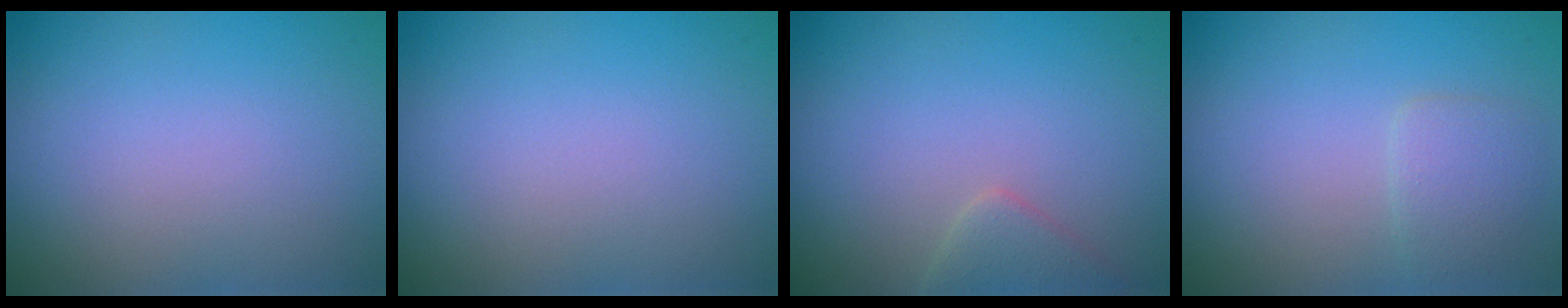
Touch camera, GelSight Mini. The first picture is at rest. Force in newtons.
{"total": 0.0}
{"total": 1.9, "press": 1.9, "slide": 0.1}
{"total": 1.7, "press": 1.7, "slide": 0.1}